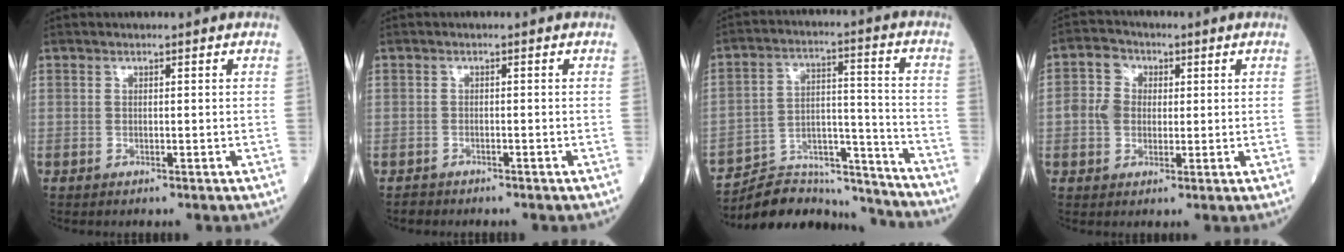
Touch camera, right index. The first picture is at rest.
{"total": 1.1, "force": [-0.9, 0.5, -0.3], "torque": [-0.002, 0.002, -0.017]}
{"total": 15.6, "force": [-15.3, 2.5, 1.1], "torque": [-0.009, 0.052, -0.237]}
{"total": 5.2, "force": [0.4, 4.4, 2.8], "torque": [-0.072, 0.024, 0.009]}